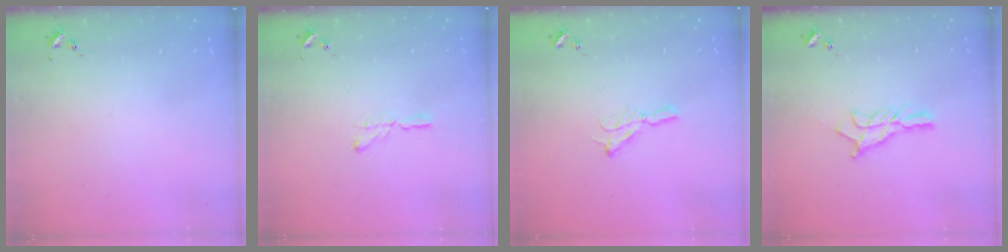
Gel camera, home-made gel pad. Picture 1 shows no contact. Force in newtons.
{"total": 2.9, "press": 2.9, "slide": 0.3}
{"total": 6.2, "press": 6.2, "slide": 0.2}
{"total": 10.4, "press": 10.3, "slide": 0.6}